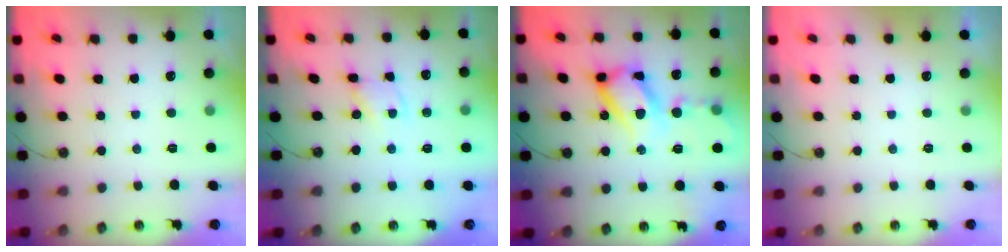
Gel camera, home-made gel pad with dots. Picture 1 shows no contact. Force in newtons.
{"total": 2.1, "press": 2.1, "slide": 0.3}
{"total": 17.9, "press": 17.7, "slide": 2.3}
{"total": 0.0}